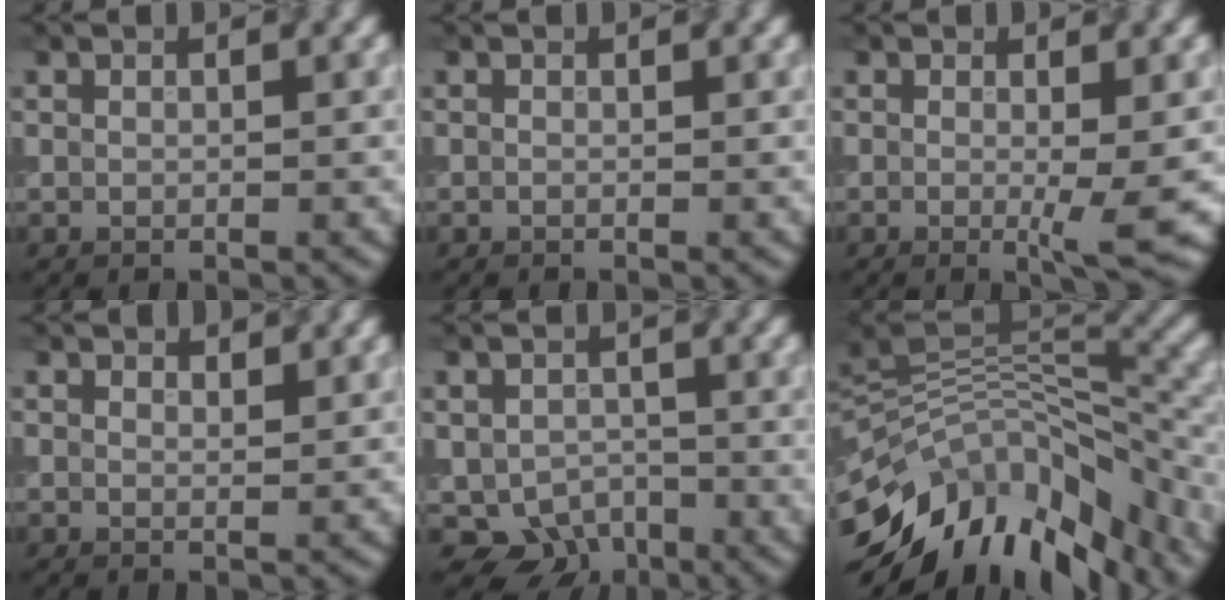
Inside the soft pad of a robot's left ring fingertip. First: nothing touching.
{"total": 0.0}
{"total": 2.7, "force": [-0.2, 0.2, 2.7], "torque": [-0.044, -0.013, -0.005]}
{"total": 1.6, "force": [1.5, 0.5, 0.5], "torque": [-0.008, -0.001, 0.020]}
{"total": 4.0, "force": [-1.6, 3.5, 1.3], "torque": [-0.006, -0.012, -0.023]}
{"total": 13.3, "force": [-7.5, 6.8, 8.6], "torque": [-0.175, 0.020, -0.132]}